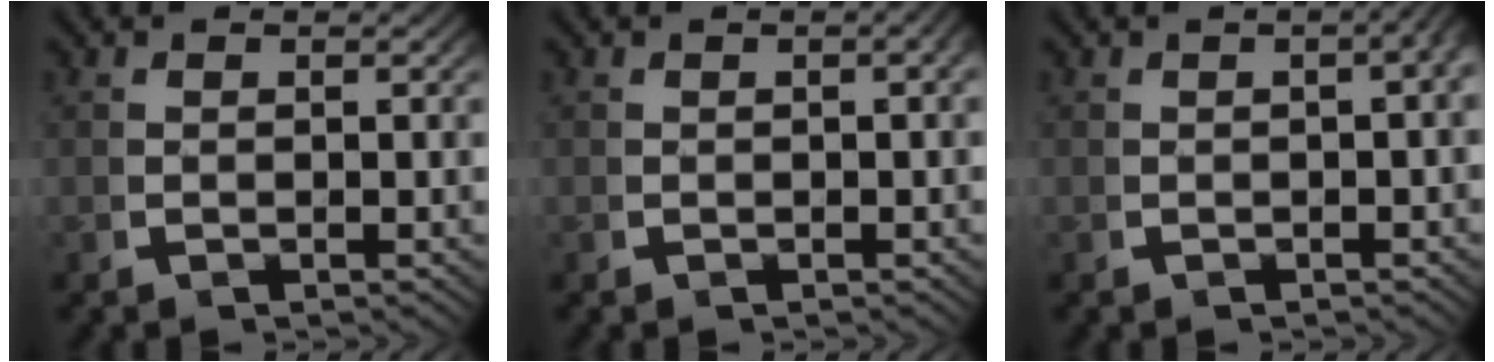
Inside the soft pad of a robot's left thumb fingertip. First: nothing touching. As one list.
[{"total": 1.1, "force": [-0.2, 0.4, 1.0], "torque": [-0.013, 0.004, -0.005]}, {"total": 4.0, "force": [0.3, 1.8, 3.6], "torque": [-0.034, 0.021, -0.007]}]